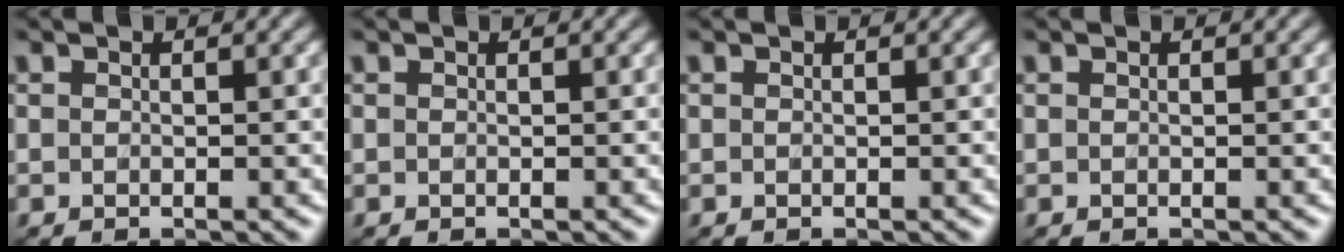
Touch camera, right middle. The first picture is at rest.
{"total": 0.0}
{"total": 0.0}
{"total": 0.0}